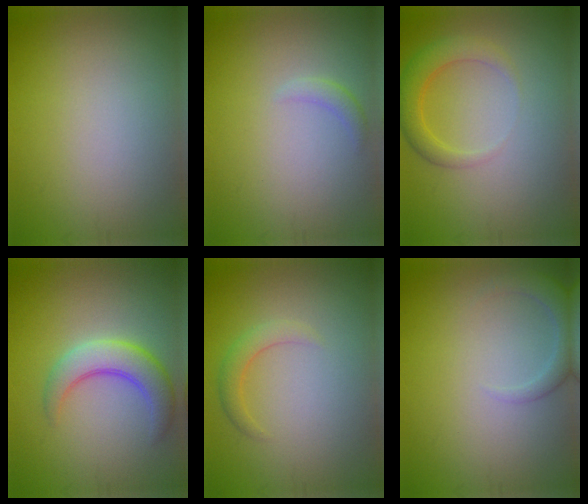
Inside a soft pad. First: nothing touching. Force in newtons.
{"total": 1.1, "press": 1.1, "slide": 0.0}
{"total": 2.9, "press": 2.9, "slide": 0.2}
{"total": 4.4, "press": 4.4, "slide": 0.3}
{"total": 1.8, "press": 1.8, "slide": 0.2}
{"total": 2.4, "press": 2.4, "slide": 0.3}